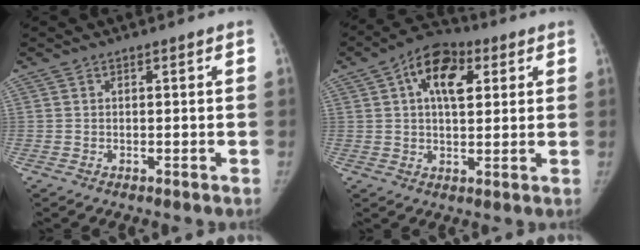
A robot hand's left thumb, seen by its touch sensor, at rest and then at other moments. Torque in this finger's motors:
{"motor_torque": [-0.53, 0.63, 0.23, 0.10, 0.05]}